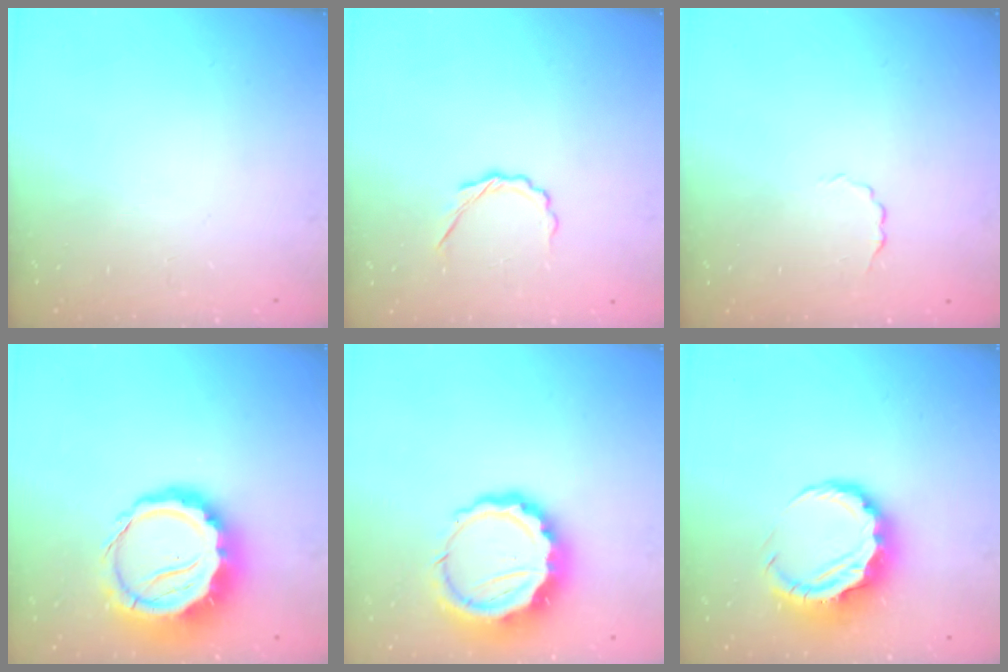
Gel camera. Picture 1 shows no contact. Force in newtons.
{"total": 3.9, "press": 3.7, "slide": 1.3}
{"total": 2.0, "press": 1.9, "slide": 0.6}
{"total": 14.7, "press": 14.4, "slide": 3.2}
{"total": 12.0, "press": 11.7, "slide": 2.7}
{"total": 9.7, "press": 9.5, "slide": 1.8}